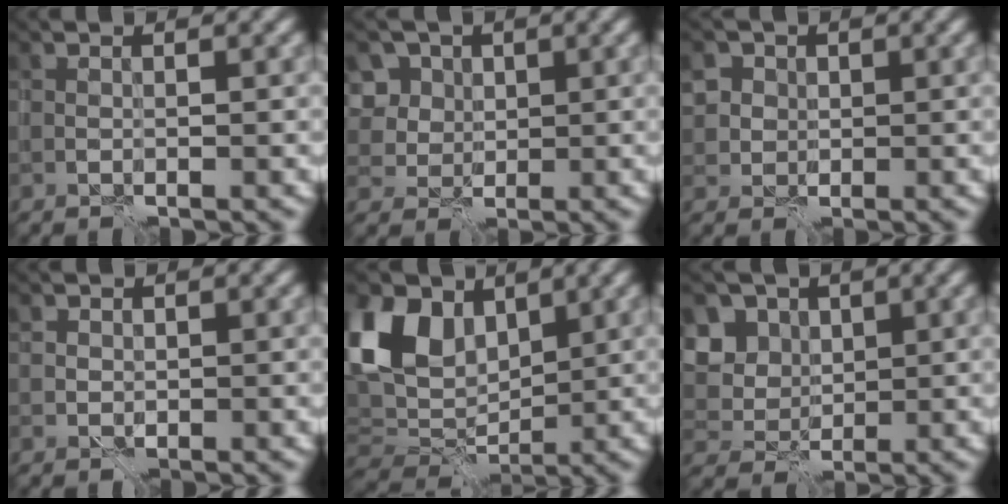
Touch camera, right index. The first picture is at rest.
{"total": 7.5, "force": [3.1, 6.1, 2.9], "torque": [-0.066, 0.017, 0.041]}
{"total": 4.4, "force": [1.4, 3.8, 1.5], "torque": [-0.038, 0.011, 0.025]}
{"total": 0.7, "force": [0.2, 0.7, 0.0], "torque": [0.002, 0.001, 0.005]}
{"total": 9.4, "force": [3.3, 6.3, 6.2], "torque": [-0.130, 0.006, 0.056]}
{"total": 5.8, "force": [2.6, 4.7, 2.3], "torque": [-0.057, 0.002, 0.041]}